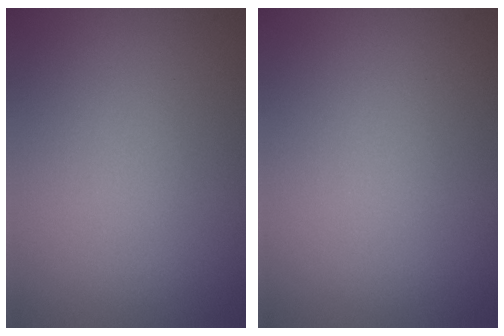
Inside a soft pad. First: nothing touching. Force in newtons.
{"total": 0.0}